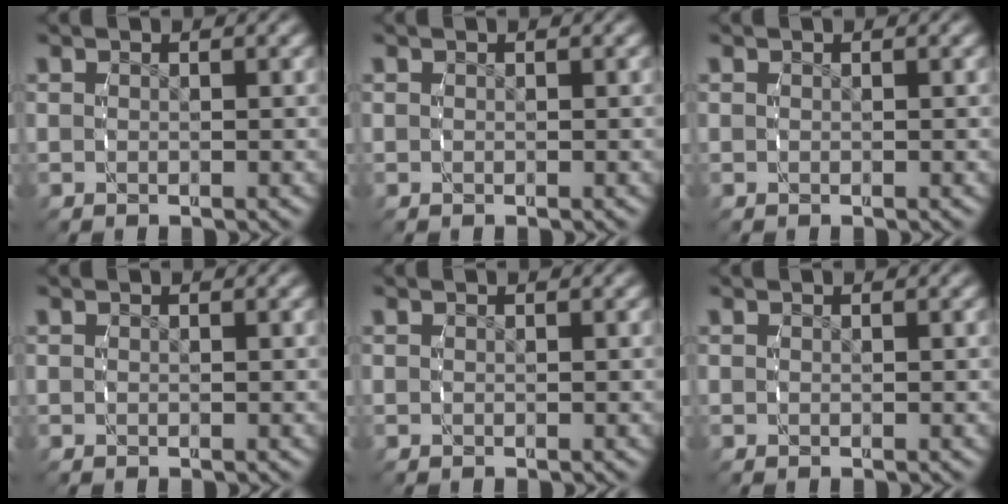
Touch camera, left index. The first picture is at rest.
{"total": 0.0}
{"total": 0.0}
{"total": 0.0}
{"total": 0.0}
{"total": 0.0}